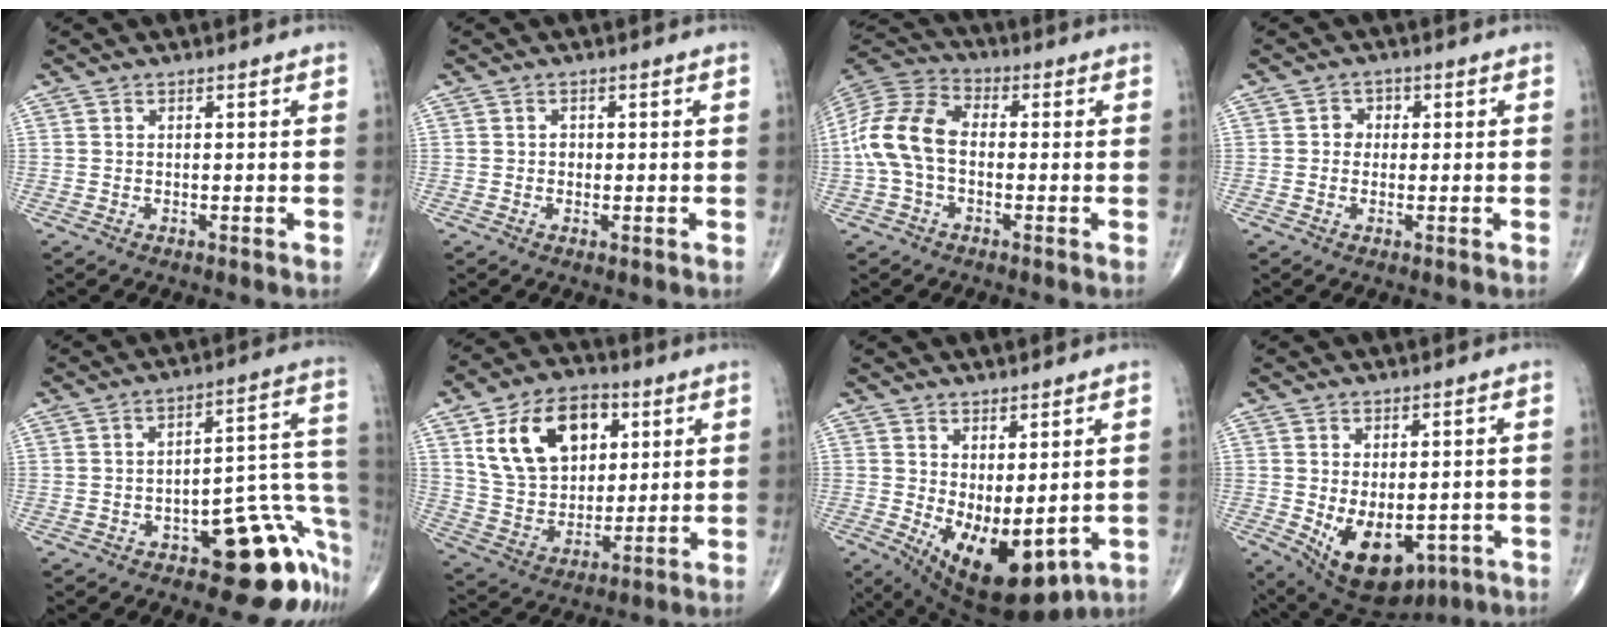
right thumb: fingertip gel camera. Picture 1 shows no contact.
{"total": 1.2, "force": [0.0, 1.0, 0.7], "torque": [-0.008, 0.001, -0.001]}
{"total": 13.1, "force": [-1.0, 8.5, 9.9], "torque": [-0.206, 0.036, -0.029]}
{"total": 2.7, "force": [0.1, 2.4, 1.2], "torque": [0.002, 0.007, -0.004]}
{"total": 17.4, "force": [-9.2, 7.4, 12.8], "torque": [-0.055, 0.105, -0.113]}
{"total": 18.0, "force": [6.7, 12.1, 11.5], "torque": [-0.165, -0.015, 0.125]}
{"total": 13.5, "force": [-1.8, 6.3, 11.8], "torque": [-0.177, -0.023, -0.001]}
{"total": 12.9, "force": [-3.4, 7.7, 9.7], "torque": [-0.134, -0.009, -0.028]}